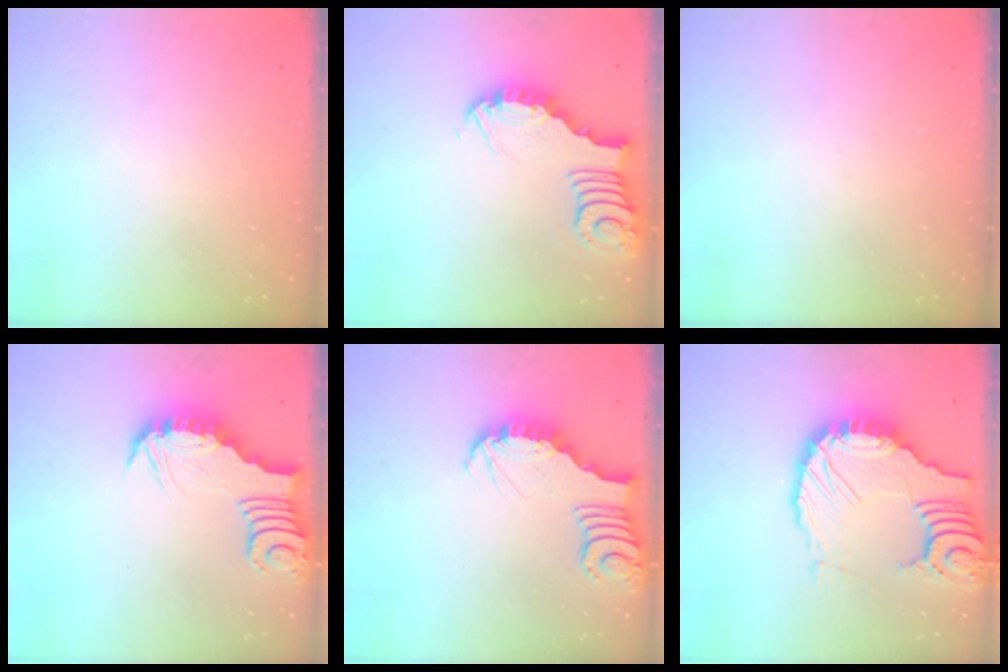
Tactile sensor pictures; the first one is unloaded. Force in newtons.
{"total": 3.8, "press": 3.8, "slide": 0.3}
{"total": 0.0}
{"total": 3.4, "press": 3.4, "slide": 0.1}
{"total": 3.3, "press": 3.3, "slide": 0.3}
{"total": 16.6, "press": 16.5, "slide": 1.8}